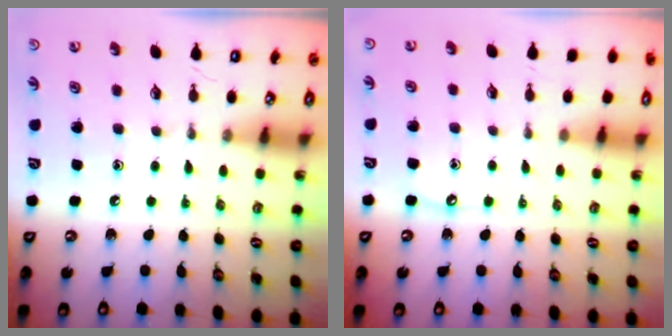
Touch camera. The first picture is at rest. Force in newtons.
{"total": 2.6, "press": 2.6, "slide": 0.4}